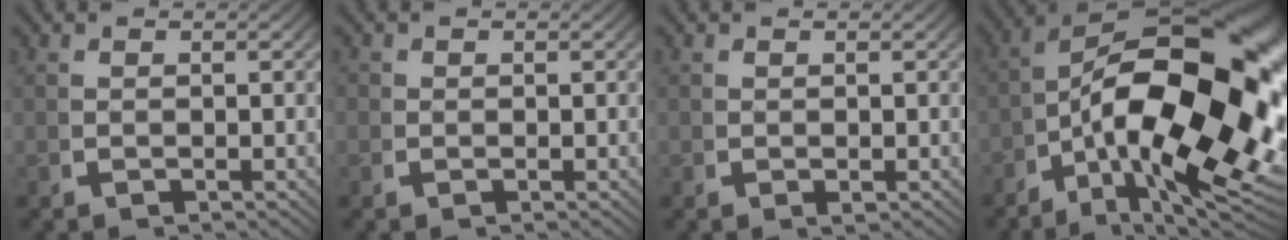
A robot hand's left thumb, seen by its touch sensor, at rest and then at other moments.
{"total": 0.8, "force": [0.0, 0.8, 0.1], "torque": [-0.004, -0.007, -0.001]}
{"total": 0.6, "force": [0.3, 0.4, 0.3], "torque": [-0.007, -0.006, 0.008]}
{"total": 25.7, "force": [-1.9, 14.7, 21.0], "torque": [-0.315, -0.067, -0.008]}